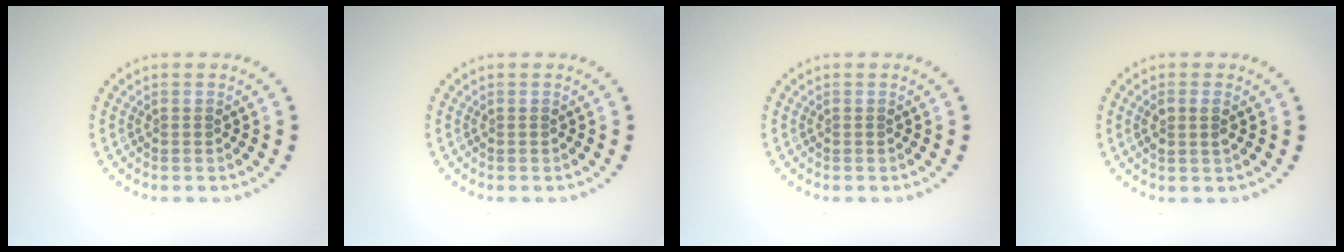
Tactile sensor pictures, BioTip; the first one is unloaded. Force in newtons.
{"total": 0.0}
{"total": 0.0}
{"total": 1.6, "press": 1.4, "slide": 0.6}